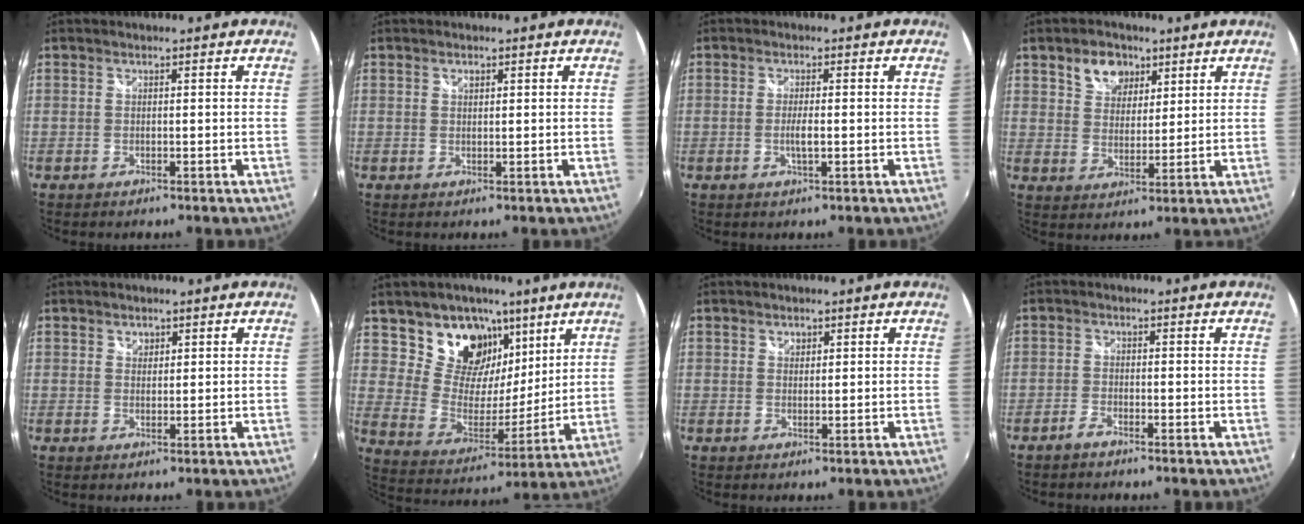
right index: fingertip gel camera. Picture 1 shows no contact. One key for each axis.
{"total": 1.0, "fx": 0.5, "fy": 0.6, "fz": 0.5, "tx": -0.007, "ty": 0.002, "tz": 0.009}
{"total": 2.5, "fx": -0.4, "fy": 0.3, "fz": 2.4, "tx": -0.045, "ty": -0.005, "tz": -0.008}
{"total": 7.0, "fx": 4.0, "fy": 4.9, "fz": 2.9, "tx": -0.046, "ty": 0.016, "tz": 0.071}
{"total": 1.5, "fx": 0.9, "fy": 1.2, "fz": 0.3, "tx": -0.001, "ty": 0.004, "tz": 0.013}
{"total": 15.8, "fx": 9.6, "fy": 10.9, "fz": 6.4, "tx": -0.122, "ty": -0.009, "tz": 0.176}
{"total": 1.2, "fx": 0.7, "fy": 1.0, "fz": 0.3, "tx": -0.001, "ty": 0.003, "tz": 0.010}
{"total": 1.7, "fx": -1.5, "fy": 0.4, "fz": 0.8, "tx": -0.026, "ty": 0.002, "tz": -0.033}